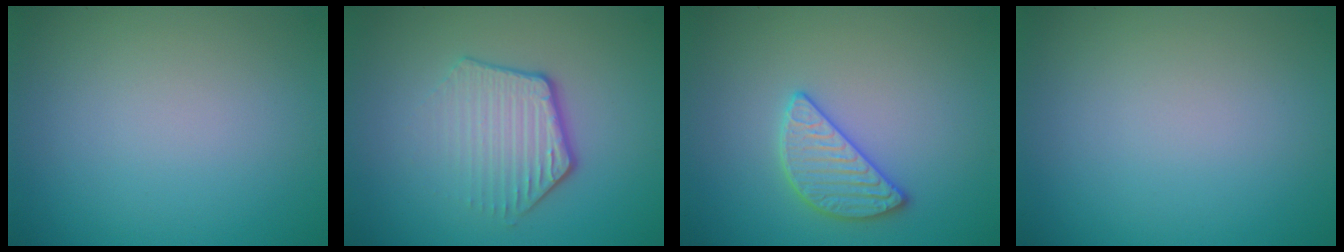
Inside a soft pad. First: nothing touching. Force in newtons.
{"total": 3.8, "press": 2.9, "slide": 2.5}
{"total": 2.8, "press": 2.8, "slide": 0.1}
{"total": 0.0}